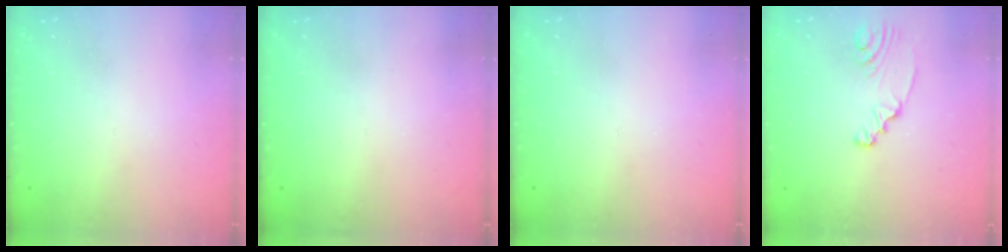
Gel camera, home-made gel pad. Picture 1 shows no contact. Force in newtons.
{"total": 0.0}
{"total": 0.0}
{"total": 2.3, "press": 2.3, "slide": 0.3}